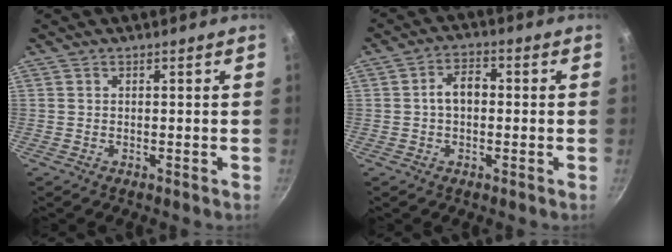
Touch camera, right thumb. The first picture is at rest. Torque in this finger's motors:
{"motor_torque": [0.16, 1.11, 0.58, 0.58, 0.07]}